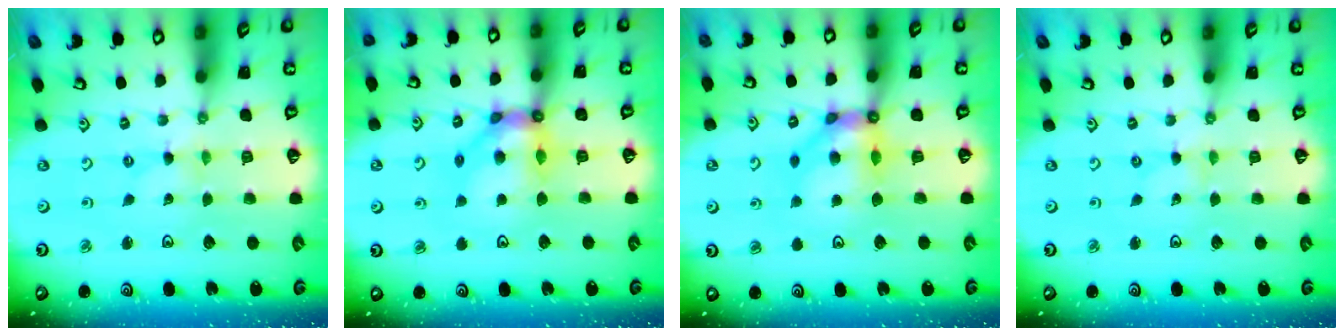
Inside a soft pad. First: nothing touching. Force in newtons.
{"total": 11.3, "press": 11.2, "slide": 1.5}
{"total": 10.5, "press": 10.5, "slide": 0.9}
{"total": 0.0}